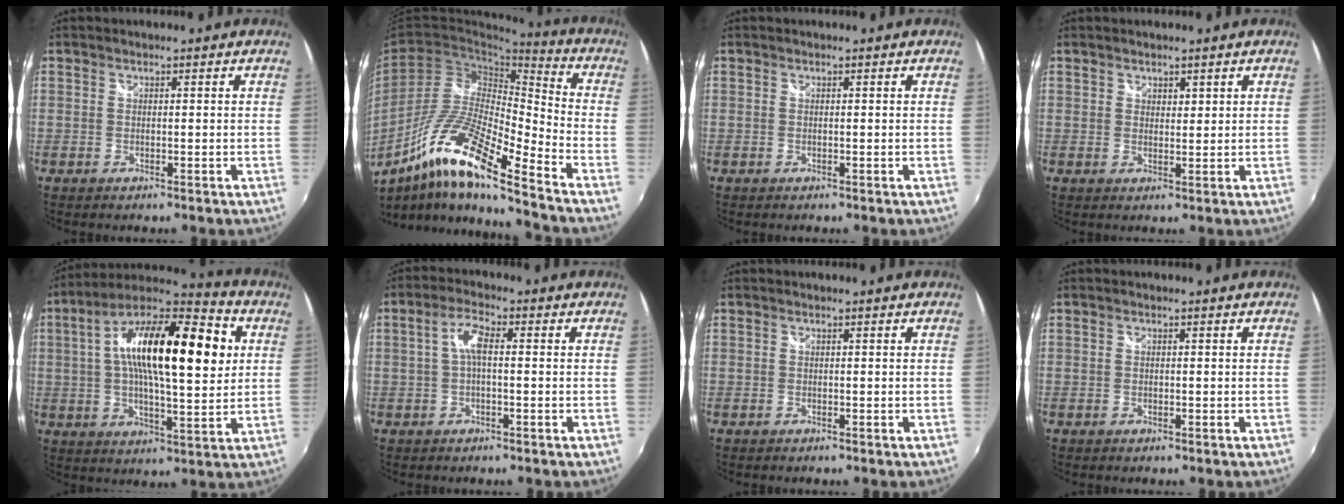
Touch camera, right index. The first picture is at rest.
{"total": 17.0, "force": [-10.8, 2.1, 13.0], "torque": [-0.234, -0.011, -0.215]}
{"total": 0.0}
{"total": 1.5, "force": [1.0, 1.0, 0.3], "torque": [0.000, 0.002, 0.017]}
{"total": 22.9, "force": [4.6, 7.8, 21.1], "torque": [-0.368, 0.037, 0.059]}
{"total": 4.2, "force": [0.1, 1.4, 4.0], "torque": [-0.080, 0.013, 0.002]}
{"total": 0.0}
{"total": 0.0}